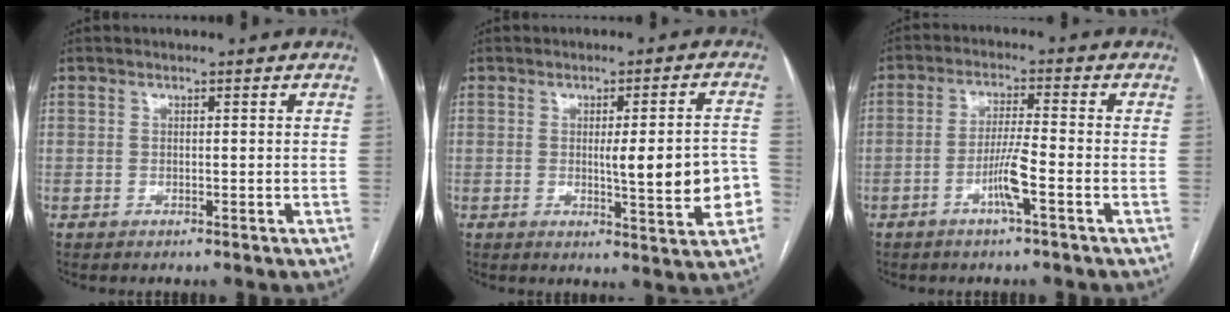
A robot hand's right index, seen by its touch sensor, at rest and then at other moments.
{"total": 9.9, "force": [-1.5, 1.7, 9.6], "torque": [-0.117, 0.005, -0.016]}
{"total": 5.3, "force": [-2.3, -0.3, 4.8], "torque": [-0.096, -0.002, -0.043]}